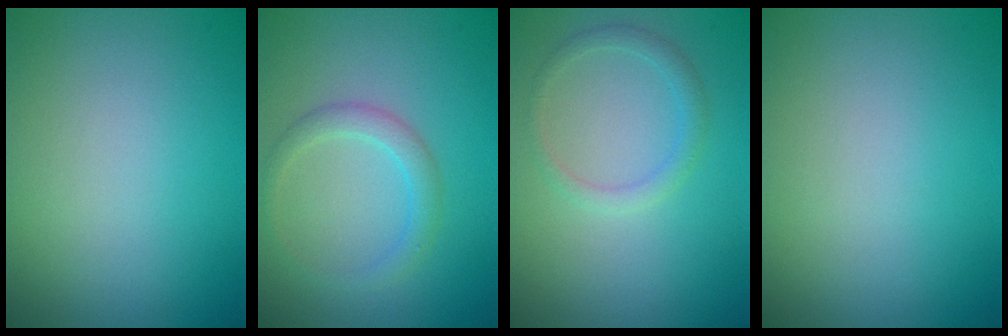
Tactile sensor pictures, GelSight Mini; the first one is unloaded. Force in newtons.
{"total": 2.0, "press": 2.0, "slide": 0.0}
{"total": 1.5, "press": 1.5, "slide": 0.1}
{"total": 0.0}